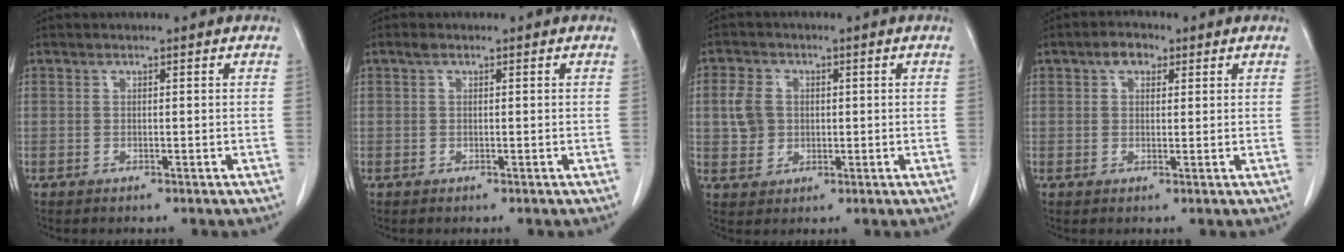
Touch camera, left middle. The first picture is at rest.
{"total": 0.6, "force": [0.3, 0.3, 0.4], "torque": [-0.010, 0.007, 0.005]}
{"total": 4.7, "force": [0.6, 4.0, 2.4], "torque": [-0.061, 0.011, 0.015]}
{"total": 3.0, "force": [1.5, 1.8, 1.8], "torque": [-0.033, 0.013, 0.024]}